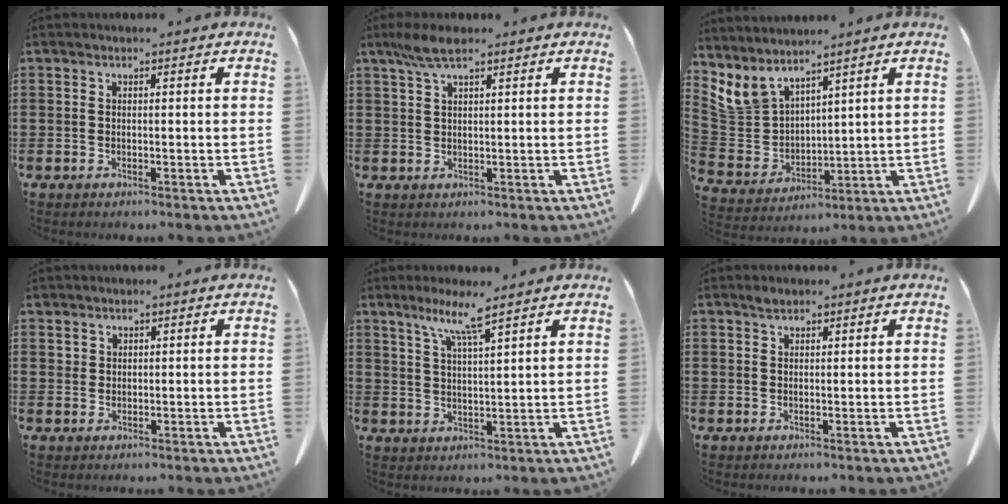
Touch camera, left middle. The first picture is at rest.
{"total": 4.0, "force": [2.4, 0.9, 3.1], "torque": [-0.066, 0.001, 0.045]}
{"total": 6.1, "force": [5.1, 3.2, 1.1], "torque": [-0.056, -0.023, 0.100]}
{"total": 1.4, "force": [1.1, 0.9, 0.2], "torque": [-0.007, 0.000, 0.023]}
{"total": 6.2, "force": [4.4, -0.2, 4.3], "torque": [-0.097, -0.009, 0.076]}
{"total": 1.3, "force": [1.0, 0.6, 0.6], "torque": [-0.014, 0.001, 0.019]}